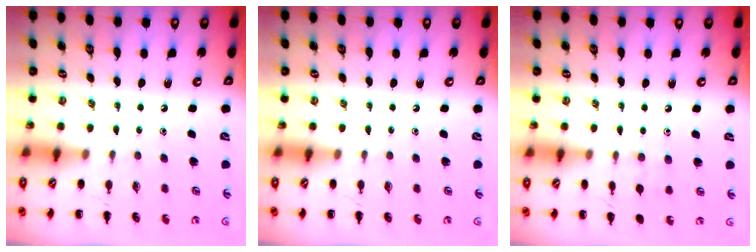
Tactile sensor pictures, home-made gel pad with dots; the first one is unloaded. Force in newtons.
{"total": 0.0}
{"total": 5.8, "press": 5.3, "slide": 2.2}